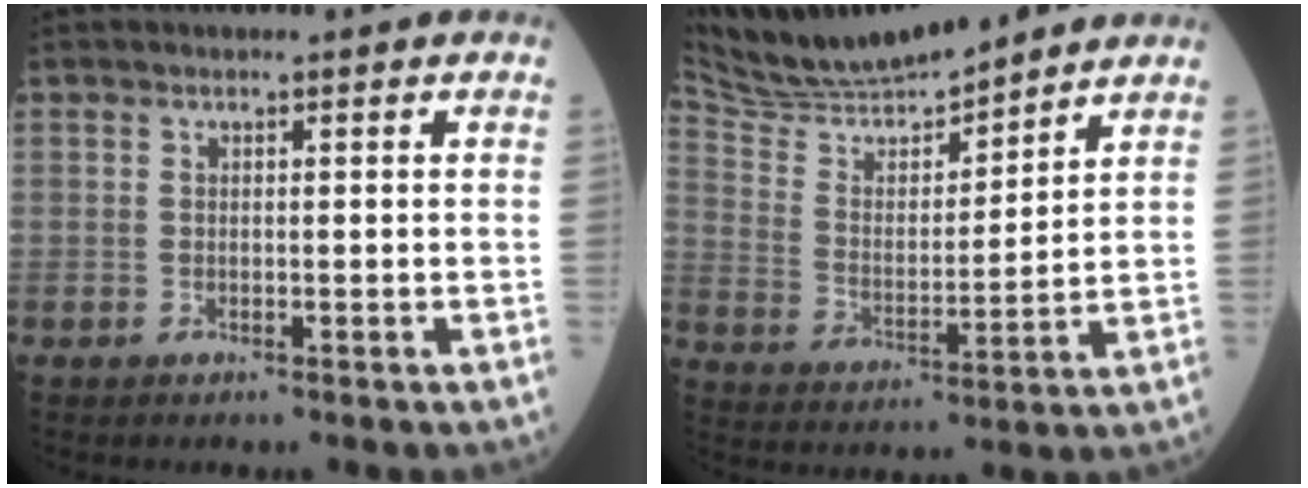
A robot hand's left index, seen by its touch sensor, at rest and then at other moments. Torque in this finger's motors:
{"motor_torque": [0.87, -1.27, 0.12, 0.03]}